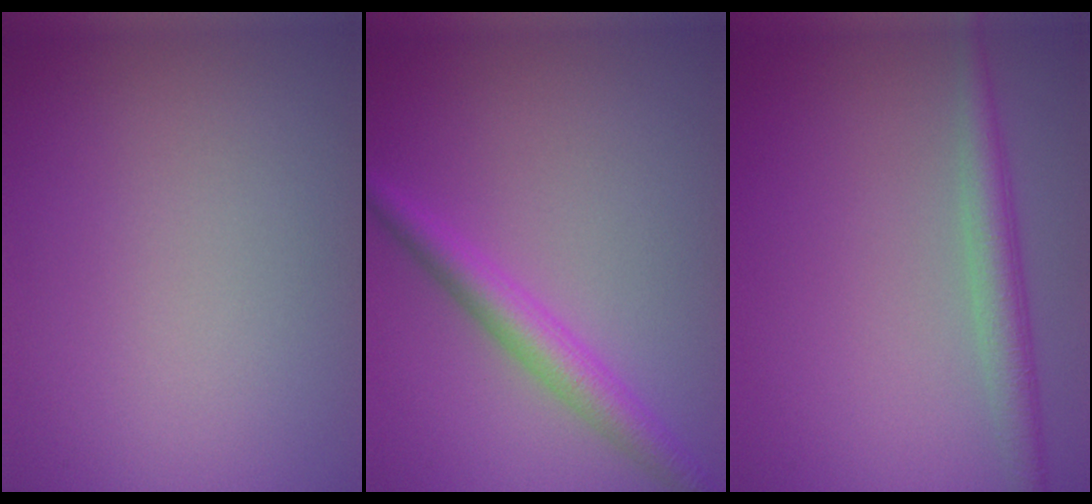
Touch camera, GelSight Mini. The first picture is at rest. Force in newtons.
{"total": 3.4, "press": 3.4, "slide": 0.1}
{"total": 3.0, "press": 3.0, "slide": 0.1}